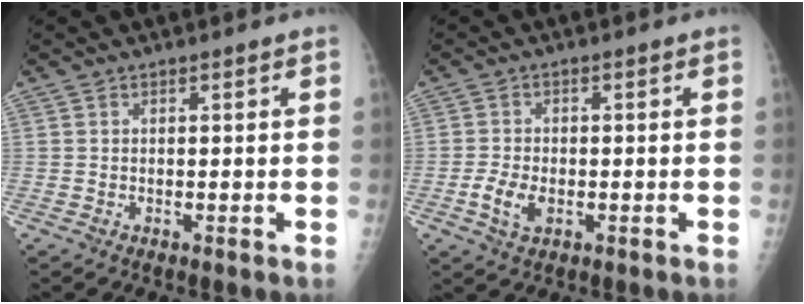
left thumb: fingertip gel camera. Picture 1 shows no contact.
{"total": 4.4, "force": [-1.3, 2.6, 3.3], "torque": [-0.069, 0.002, -0.024]}